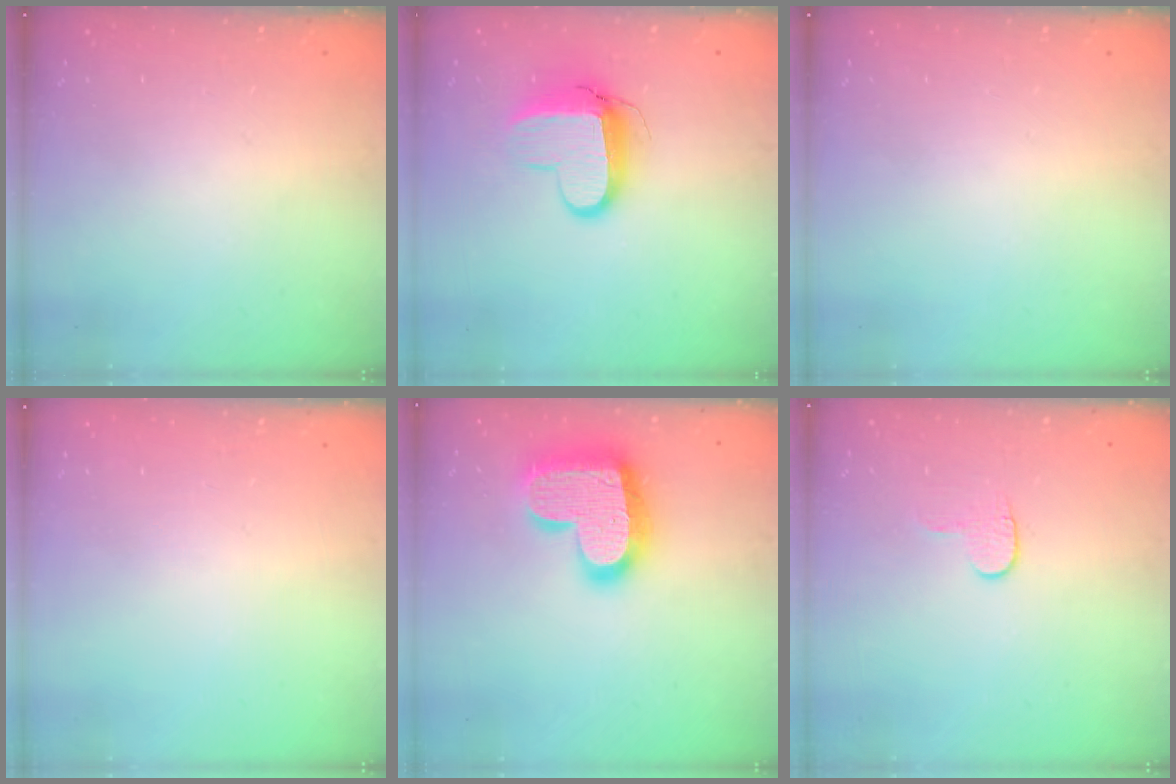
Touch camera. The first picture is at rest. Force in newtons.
{"total": 10.3, "press": 10.3, "slide": 1.2}
{"total": 0.0}
{"total": 0.0}
{"total": 22.2, "press": 22.1, "slide": 1.5}
{"total": 4.5, "press": 4.5, "slide": 0.4}